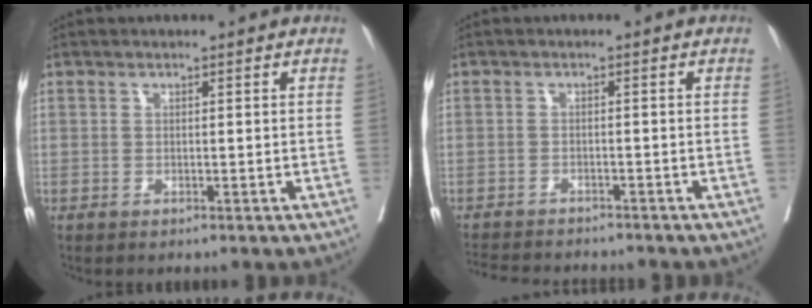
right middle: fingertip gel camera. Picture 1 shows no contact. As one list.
[{"total": 9.3, "force": [-8.7, 1.7, 2.8], "torque": [-0.046, -0.004, -0.123]}]